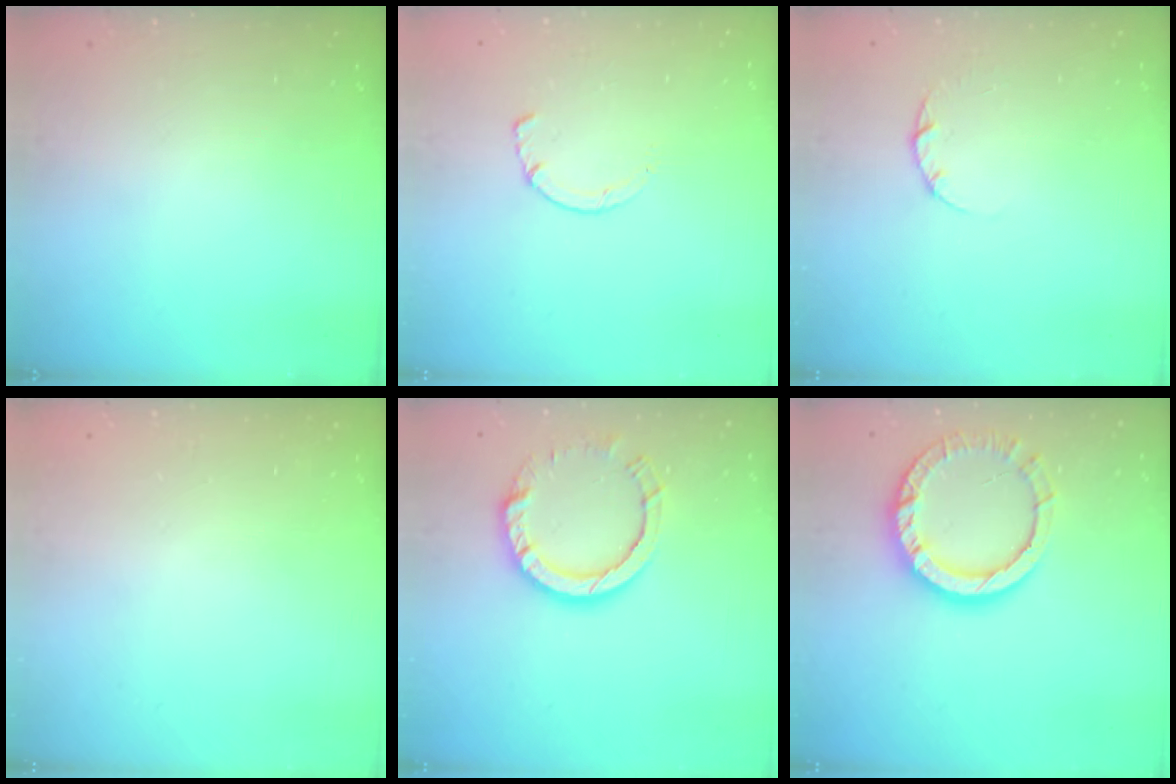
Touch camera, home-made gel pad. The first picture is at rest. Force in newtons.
{"total": 1.4, "press": 1.4, "slide": 0.3}
{"total": 2.2, "press": 2.2, "slide": 0.3}
{"total": 2.7, "press": 2.7, "slide": 0.2}
{"total": 10.8, "press": 10.7, "slide": 1.0}
{"total": 12.3, "press": 12.2, "slide": 1.3}